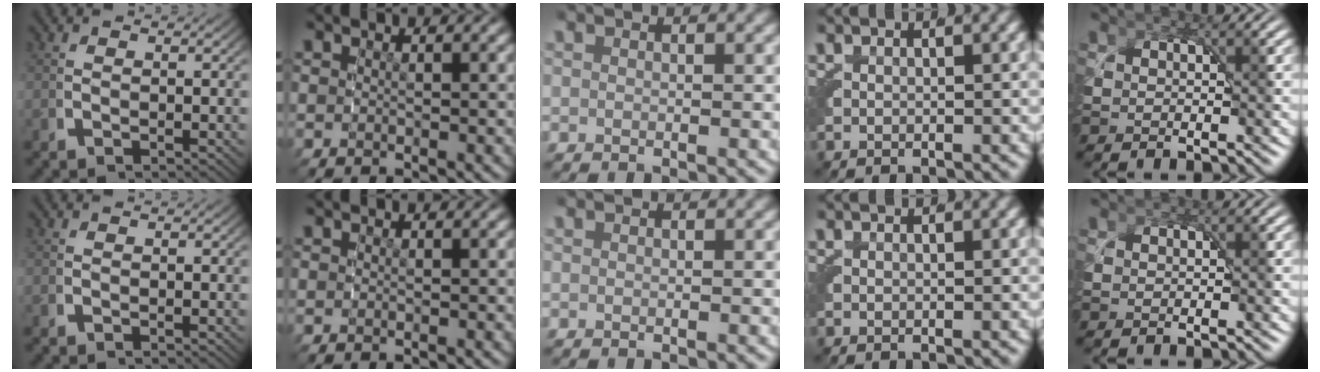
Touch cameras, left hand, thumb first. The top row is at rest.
{}